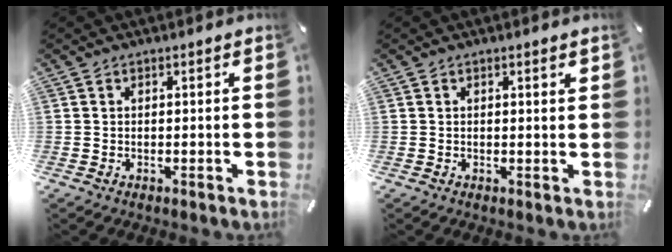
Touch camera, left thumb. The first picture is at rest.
{"total": 1.0, "force": [0.4, 0.1, 0.8], "torque": [-0.016, 0.001, 0.007]}